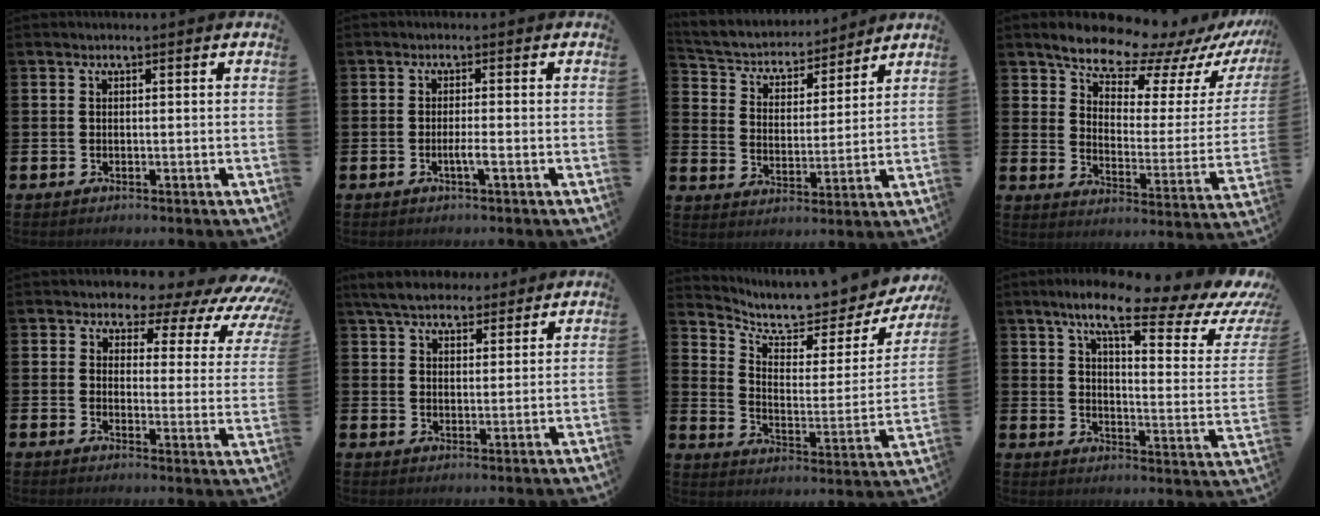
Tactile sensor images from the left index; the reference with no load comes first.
{"total": 1.6, "force": [-0.6, -0.1, 1.5], "torque": [-0.031, -0.002, -0.011]}
{"total": 4.2, "force": [4.0, 1.0, 0.2], "torque": [-0.020, -0.011, 0.076]}
{"total": 11.5, "force": [10.4, 3.5, 3.6], "torque": [-0.090, -0.080, 0.174]}
{"total": 4.7, "force": [3.5, 2.6, 1.6], "torque": [-0.025, -0.043, 0.046]}
{"total": 6.1, "force": [5.7, 1.9, 1.2], "torque": [-0.040, -0.014, 0.105]}
{"total": 7.6, "force": [7.1, 1.9, 2.1], "torque": [-0.066, -0.060, 0.115]}
{"total": 10.4, "force": [7.1, 2.2, 7.3], "torque": [-0.130, -0.049, 0.103]}